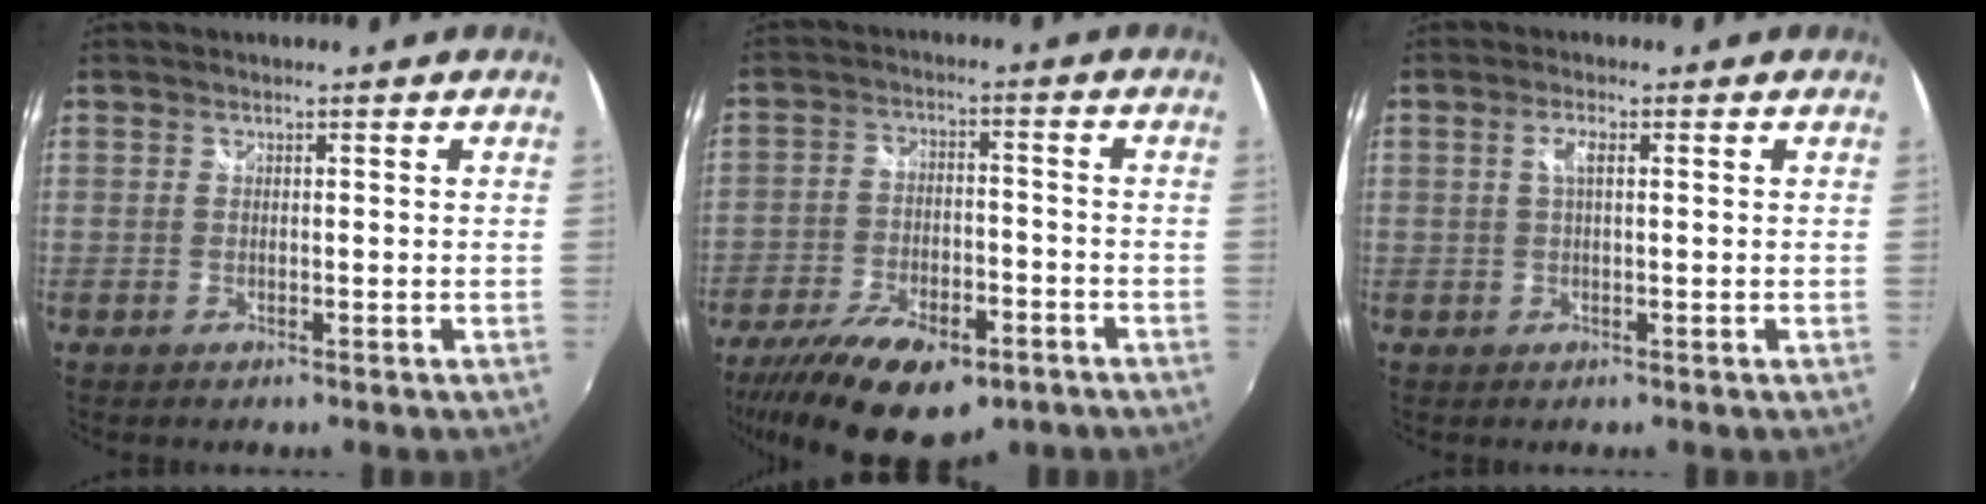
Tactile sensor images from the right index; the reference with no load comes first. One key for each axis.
{"total": 18.9, "fx": -12.0, "fy": 8.4, "fz": 12.0, "tx": -0.250, "ty": -0.037, "tz": -0.185}
{"total": 2.3, "fx": 0.5, "fy": 0.7, "fz": 2.1, "tx": -0.041, "ty": 0.004, "tz": 0.006}